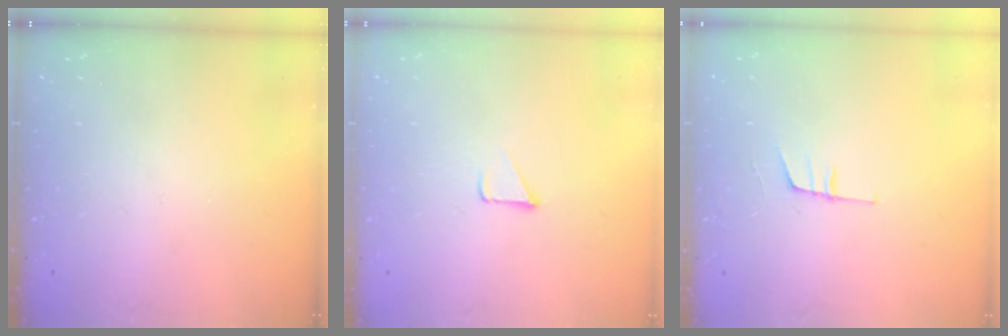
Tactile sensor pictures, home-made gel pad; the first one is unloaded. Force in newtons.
{"total": 1.5, "press": 1.5, "slide": 0.1}
{"total": 7.7, "press": 7.2, "slide": 2.8}